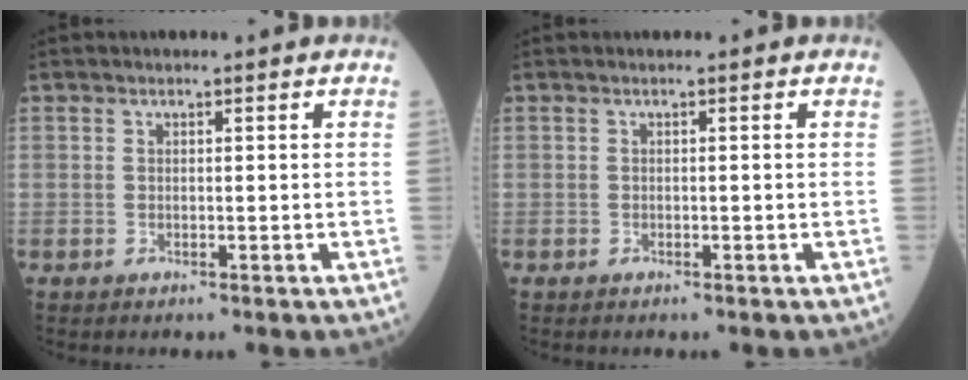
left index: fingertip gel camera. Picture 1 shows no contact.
{"total": 0.0}